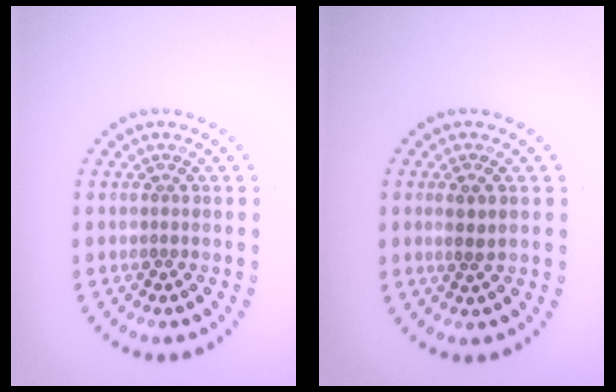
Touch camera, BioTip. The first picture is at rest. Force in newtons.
{"total": 1.4, "press": 1.1, "slide": 0.8}